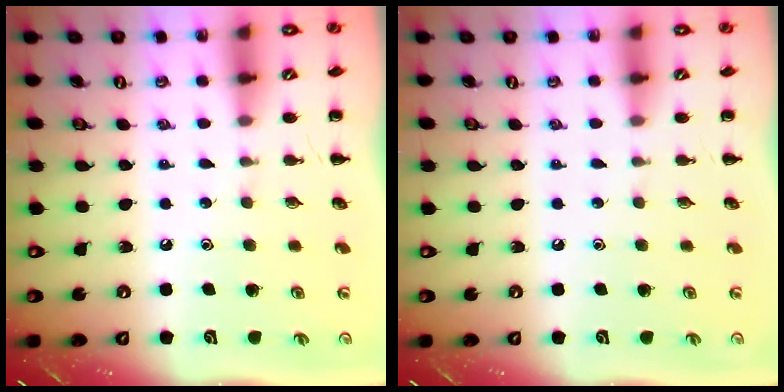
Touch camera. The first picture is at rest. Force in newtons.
{"total": 0.0}